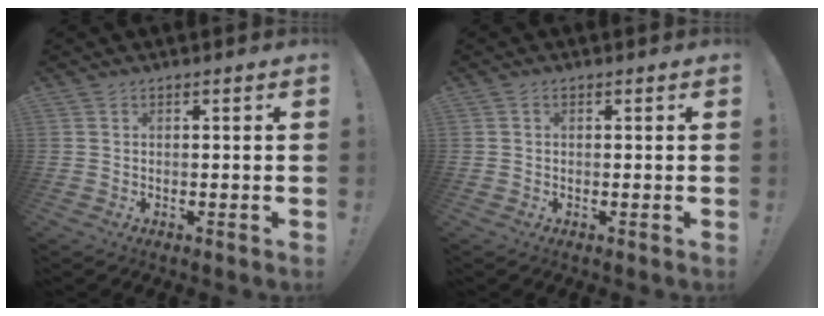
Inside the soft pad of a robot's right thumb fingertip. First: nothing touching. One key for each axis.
{"total": 0.6, "fx": 0.0, "fy": 0.5, "fz": 0.4, "tx": -0.015, "ty": 0.005, "tz": 0.001}